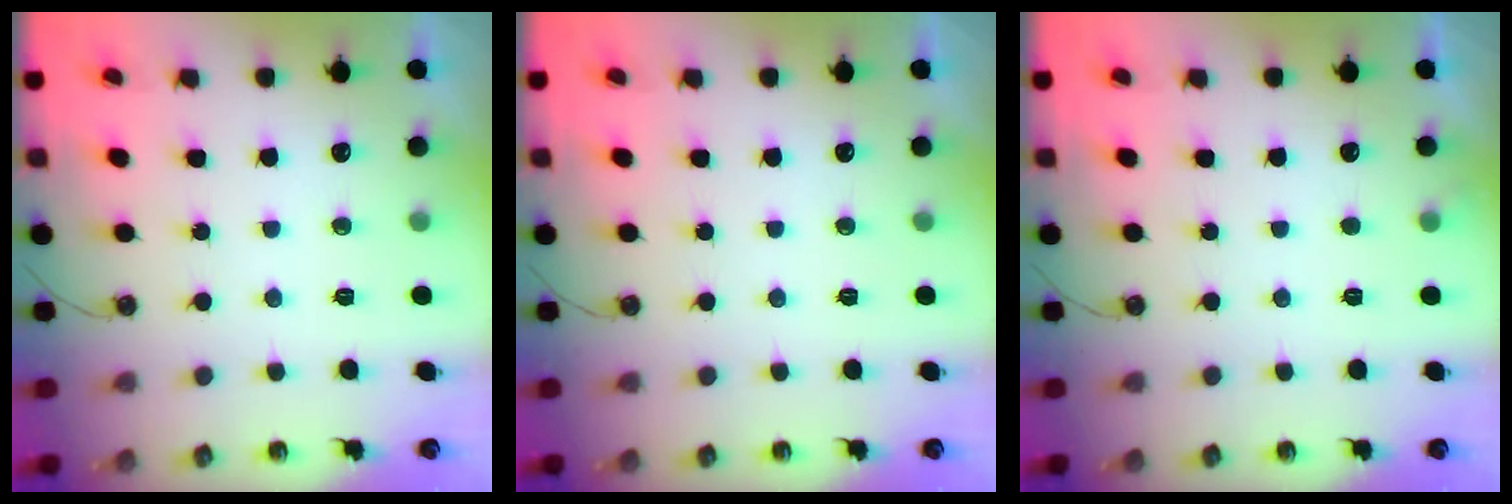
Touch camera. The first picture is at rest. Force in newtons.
{"total": 0.0}
{"total": 3.1, "press": 3.1, "slide": 0.4}